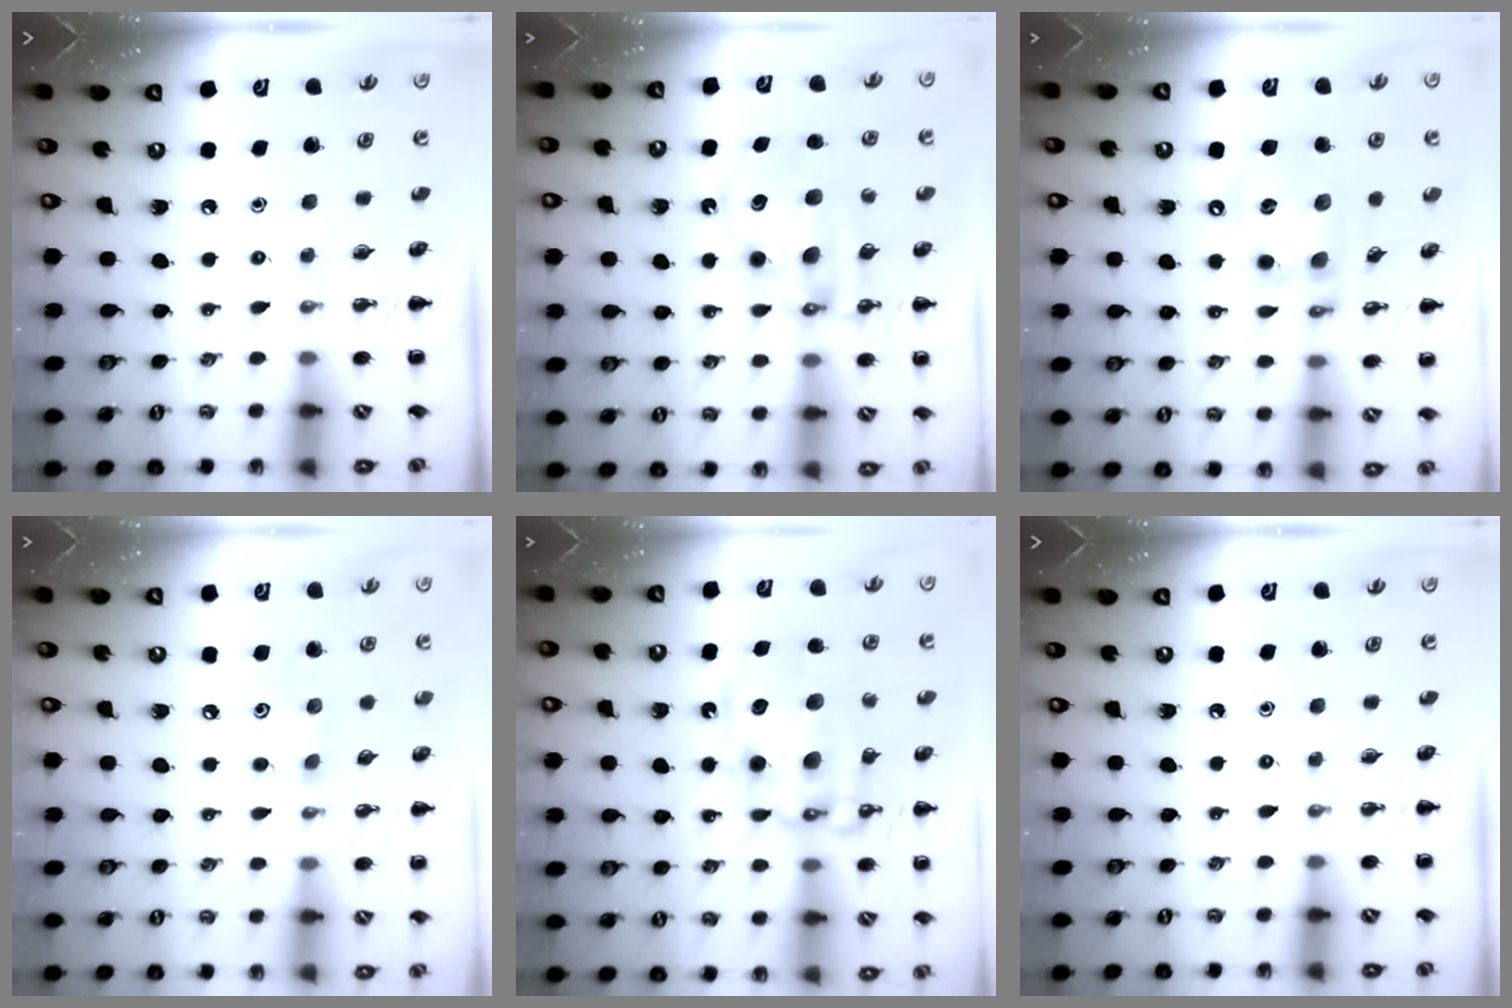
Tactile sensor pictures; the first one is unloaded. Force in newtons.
{"total": 11.8, "press": 11.5, "slide": 2.6}
{"total": 14.5, "press": 14.1, "slide": 3.2}
{"total": 4.8, "press": 4.7, "slide": 1.0}
{"total": 15.8, "press": 15.4, "slide": 3.6}
{"total": 0.0}